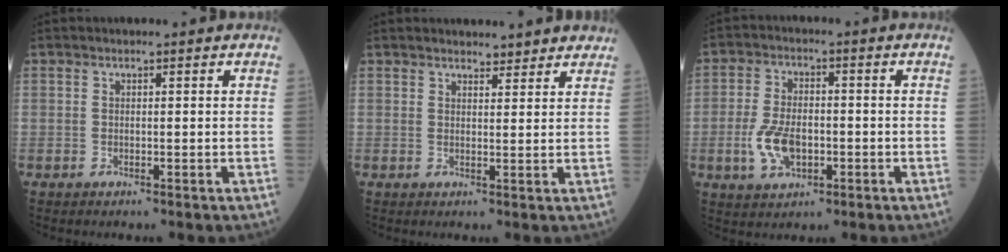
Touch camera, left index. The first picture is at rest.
{"total": 6.0, "force": [5.6, 1.8, 1.0], "torque": [-0.002, 0.015, 0.065]}
{"total": 7.3, "force": [-2.0, 3.9, 5.8], "torque": [-0.132, 0.004, -0.031]}